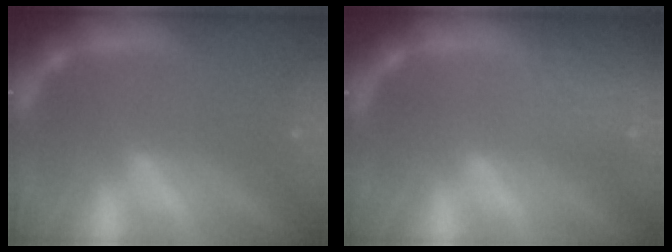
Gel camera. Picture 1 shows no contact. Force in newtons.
{"total": 7.4}